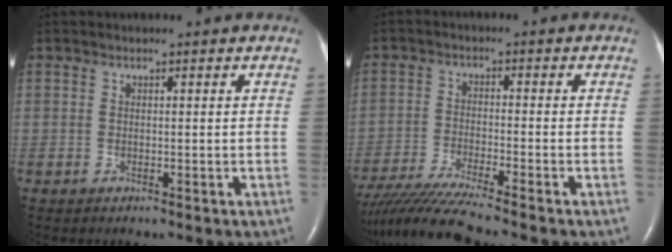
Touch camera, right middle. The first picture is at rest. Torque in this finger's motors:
{"motor_torque": [0.80, -1.00, 0.28, 0.11]}